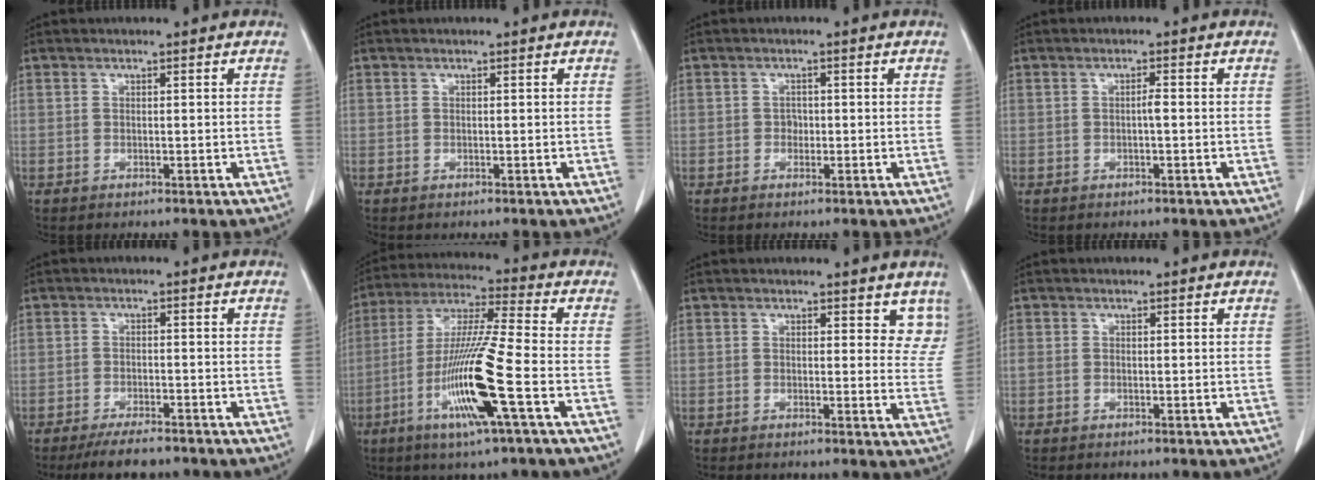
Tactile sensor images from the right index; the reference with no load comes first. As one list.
[{"total": 0.0}, {"total": 1.2, "force": [-0.2, 1.0, 0.6], "torque": [-0.005, 0.005, -0.004]}, {"total": 1.1, "force": [-0.2, 0.1, 1.0], "torque": [-0.018, 0.001, -0.002]}, {"total": 5.1, "force": [-4.3, 1.4, 2.4], "torque": [-0.038, -0.005, -0.070]}, {"total": 14.9, "force": [-5.1, -0.4, 14.0], "torque": [-0.284, -0.017, -0.102]}, {"total": 5.4, "force": [4.4, 2.6, 1.8], "torque": [0.006, -0.015, 0.033]}, {"total": 1.1, "force": [-0.1, 0.8, 0.7], "torque": [-0.030, 0.010, 0.002]}]